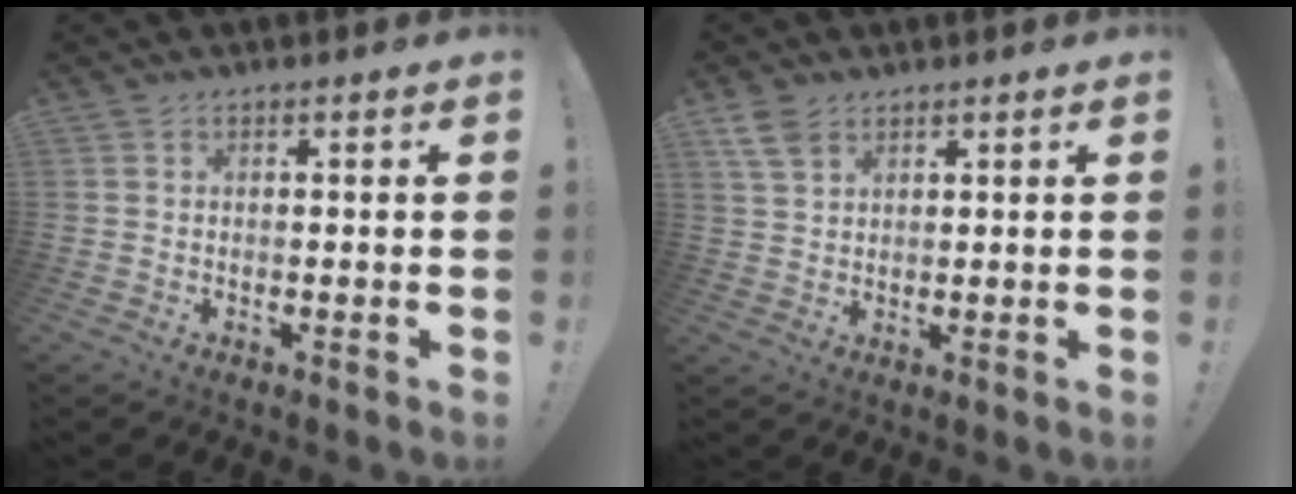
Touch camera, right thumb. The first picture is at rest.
{"total": 5.7, "force": [3.7, 3.2, 2.9], "torque": [-0.052, -0.012, 0.073]}